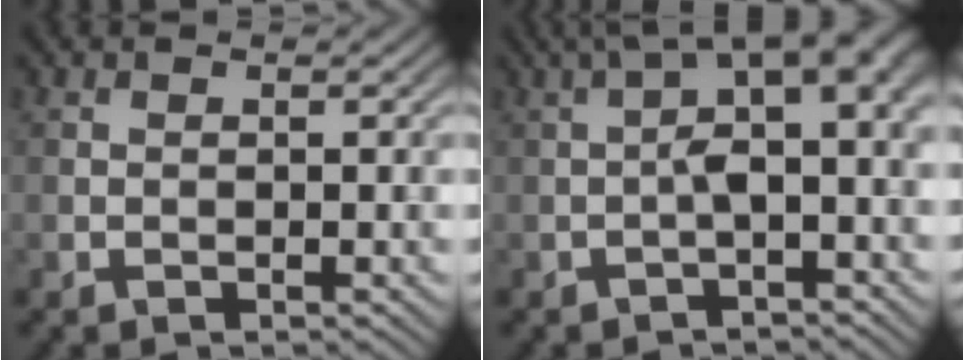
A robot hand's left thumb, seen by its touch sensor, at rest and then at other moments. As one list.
[{"total": 7.0, "force": [0.0, 2.4, 6.6], "torque": [-0.104, 0.023, -0.009]}]